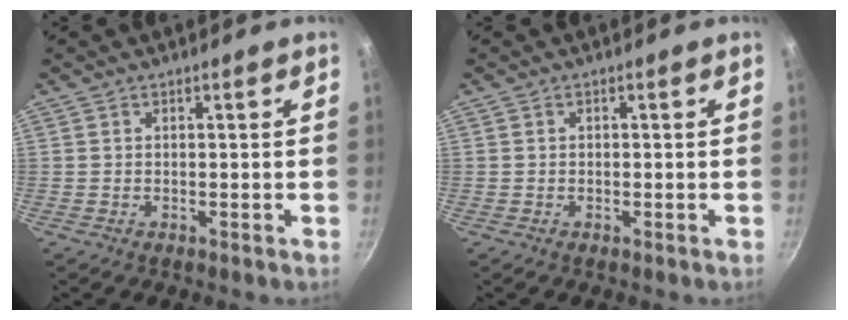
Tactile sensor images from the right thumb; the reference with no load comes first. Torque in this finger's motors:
{"motor_torque": [-0.19, -0.46, -0.24, -0.20, -0.03]}